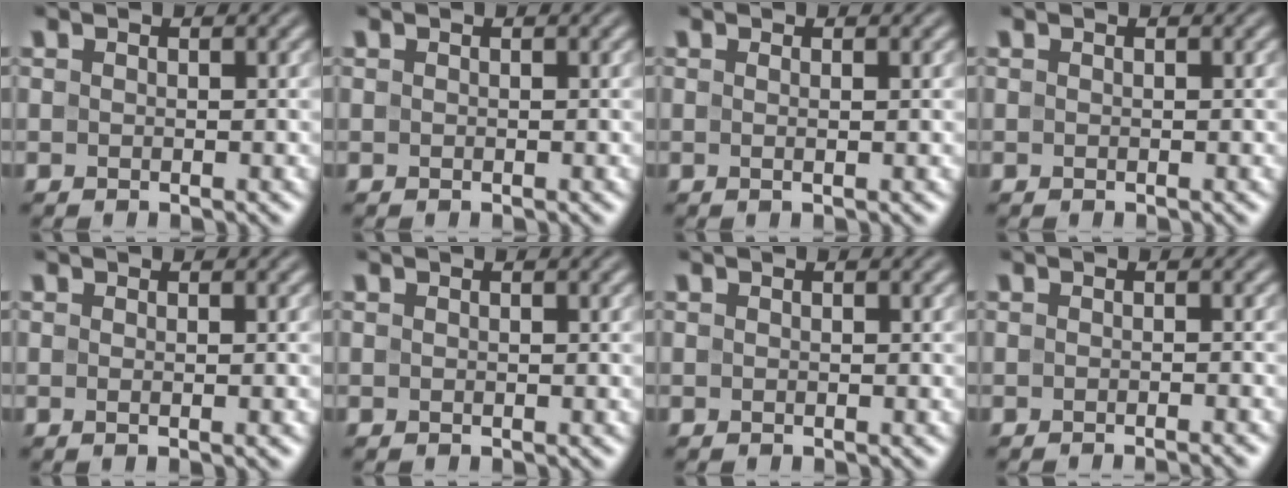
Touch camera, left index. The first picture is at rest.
{"total": 0.0}
{"total": 1.1, "force": [0.1, 0.3, 1.1], "torque": [-0.014, 0.000, -0.003]}
{"total": 0.0}
{"total": 1.4, "force": [-0.1, 0.4, 1.3], "torque": [-0.014, 0.000, -0.005]}
{"total": 0.0}
{"total": 0.0}
{"total": 1.6, "force": [-1.1, 0.3, 1.1], "torque": [0.001, -0.001, -0.021]}